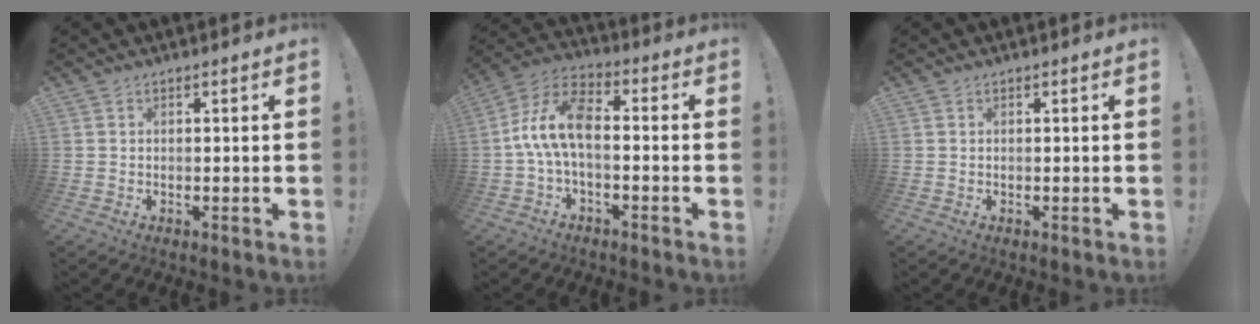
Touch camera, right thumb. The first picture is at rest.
{"total": 11.9, "force": [-0.9, 6.4, 10.0], "torque": [-0.210, 0.013, -0.014]}
{"total": 0.0}